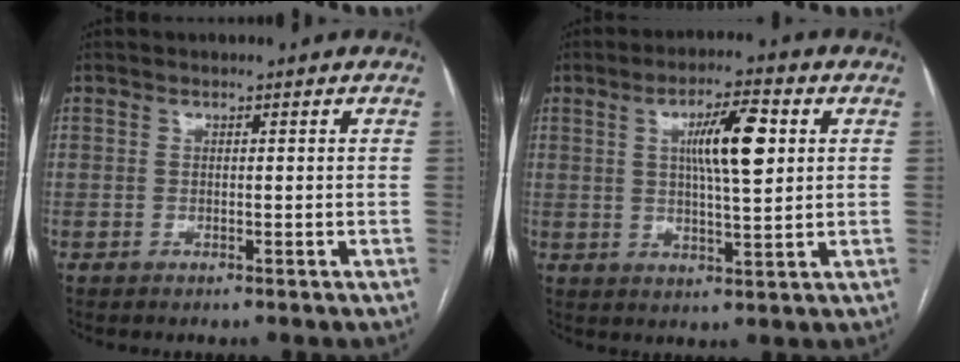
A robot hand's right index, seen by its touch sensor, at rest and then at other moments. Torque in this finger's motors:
{"motor_torque": [0.38, 0.10, 0.22, 0.11]}